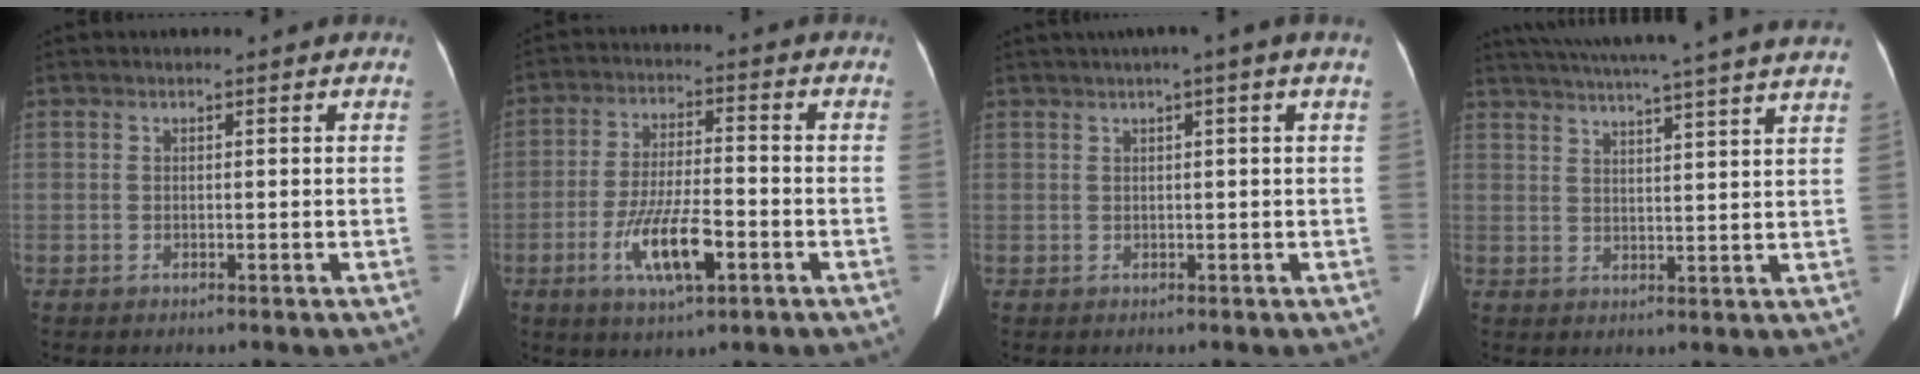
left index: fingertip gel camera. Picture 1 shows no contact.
{"total": 9.9, "force": [-4.0, 2.3, 8.7], "torque": [-0.175, -0.008, -0.068]}
{"total": 3.1, "force": [1.5, -0.7, 2.6], "torque": [-0.038, 0.008, 0.025]}
{"total": 23.9, "force": [21.4, -0.7, 10.6], "torque": [-0.180, -0.012, 0.277]}